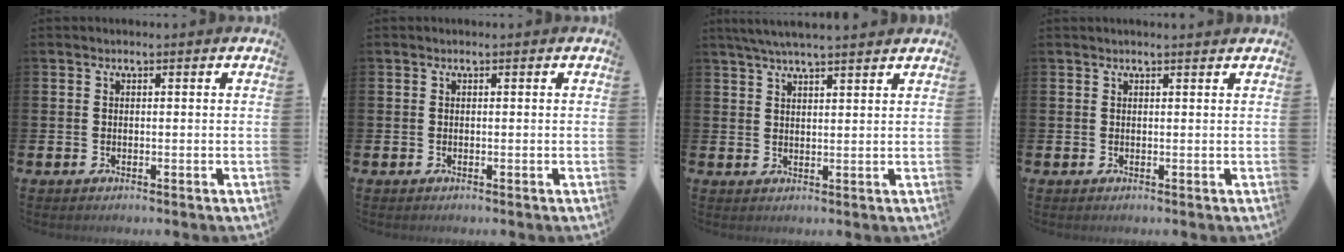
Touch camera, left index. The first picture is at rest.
{"total": 0.0}
{"total": 4.4, "force": [4.1, 0.1, 1.7], "torque": [-0.037, -0.009, 0.073]}
{"total": 0.7, "force": [0.7, -0.1, 0.2], "torque": [0.003, -0.003, 0.011]}